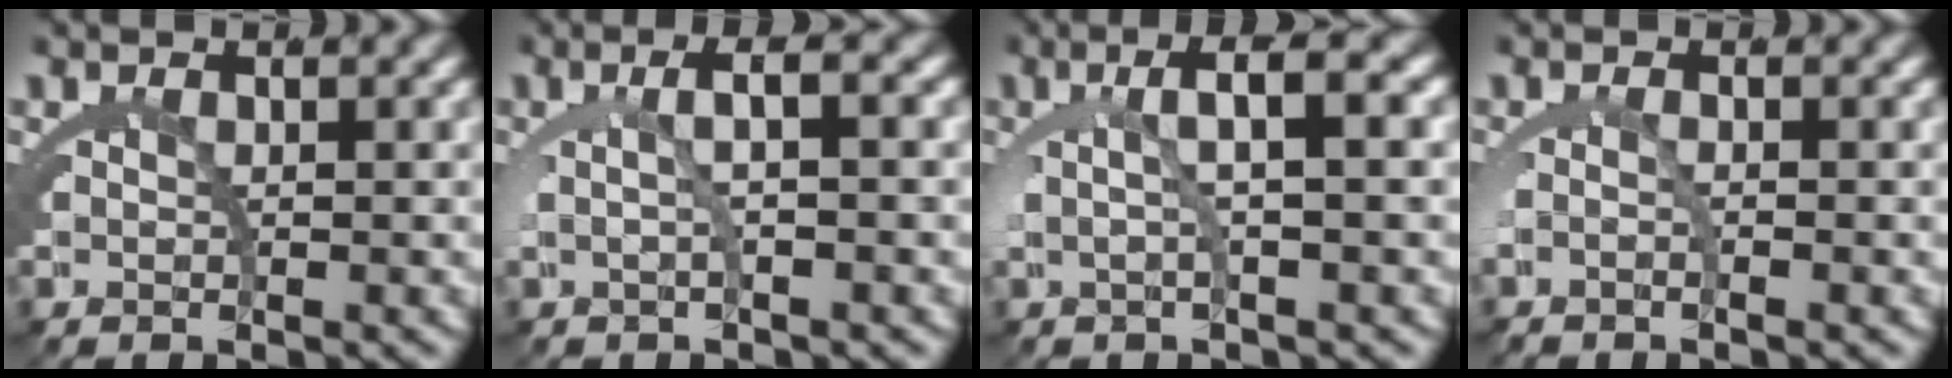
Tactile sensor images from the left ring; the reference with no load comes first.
{"total": 2.9, "force": [0.4, 0.2, 2.8], "torque": [-0.042, 0.011, 0.002]}
{"total": 4.4, "force": [1.2, 0.4, 4.2], "torque": [-0.066, 0.020, 0.013]}
{"total": 1.2, "force": [-0.7, 0.1, 0.9], "torque": [-0.033, -0.009, -0.010]}